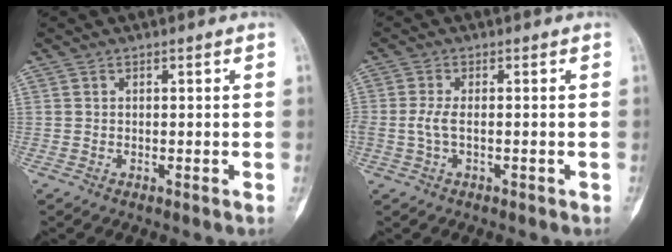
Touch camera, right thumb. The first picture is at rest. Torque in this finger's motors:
{"motor_torque": [0.15, 0.46, 1.19, -0.29, 0.42]}